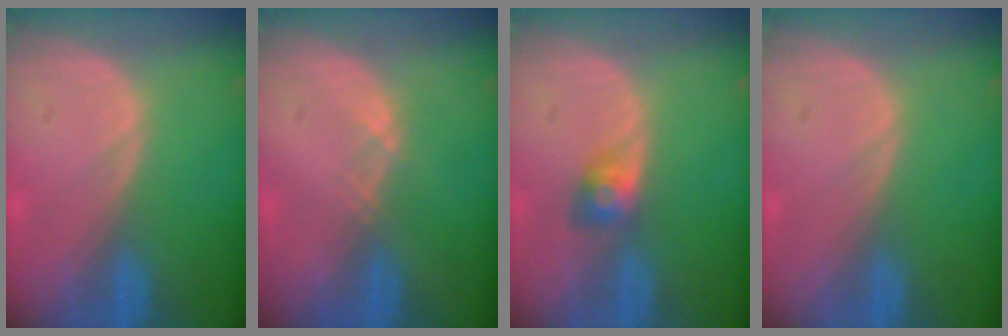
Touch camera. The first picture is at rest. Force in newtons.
{"total": 1.0, "press": 0.8, "slide": 0.5}
{"total": 2.8, "press": 2.6, "slide": 1.1}
{"total": 0.0}